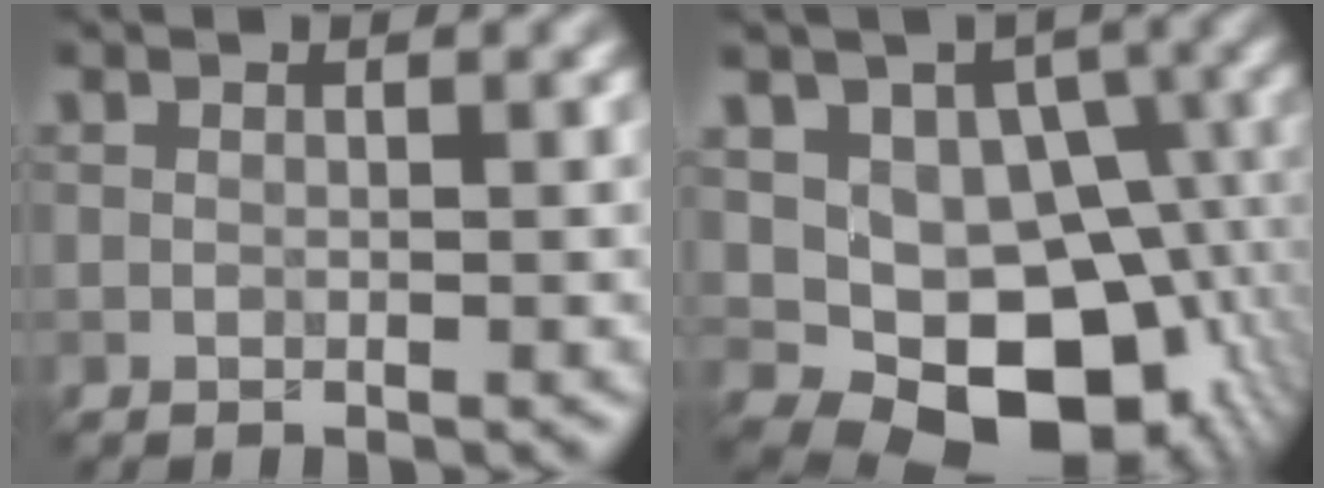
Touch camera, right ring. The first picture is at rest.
{"total": 12.5, "force": [-2.1, 9.0, 8.5], "torque": [-0.104, -0.015, -0.019]}